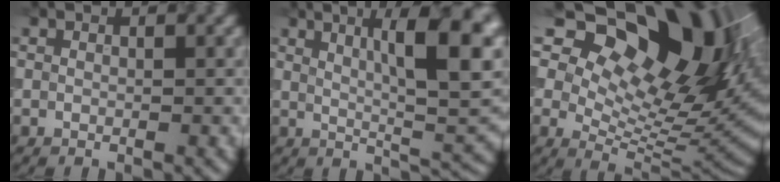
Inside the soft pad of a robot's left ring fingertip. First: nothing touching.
{"total": 11.9, "force": [4.2, 3.4, 10.6], "torque": [-0.121, 0.009, 0.065]}
{"total": 17.2, "force": [8.1, 9.4, 11.8], "torque": [-0.168, 0.022, 0.144]}